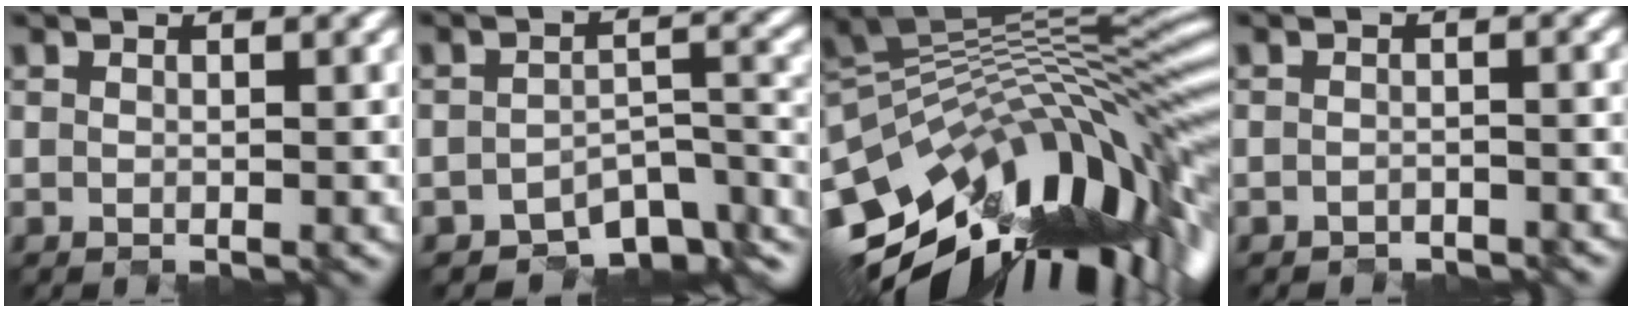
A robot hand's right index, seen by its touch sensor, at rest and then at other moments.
{"total": 6.7, "force": [-5.0, 2.8, 3.5], "torque": [-0.043, -0.015, -0.070]}
{"total": 14.4, "force": [-4.7, 6.3, 12.1], "torque": [-0.210, 0.013, -0.089]}
{"total": 2.5, "force": [-2.5, -0.2, -0.5], "torque": [0.001, -0.003, -0.032]}